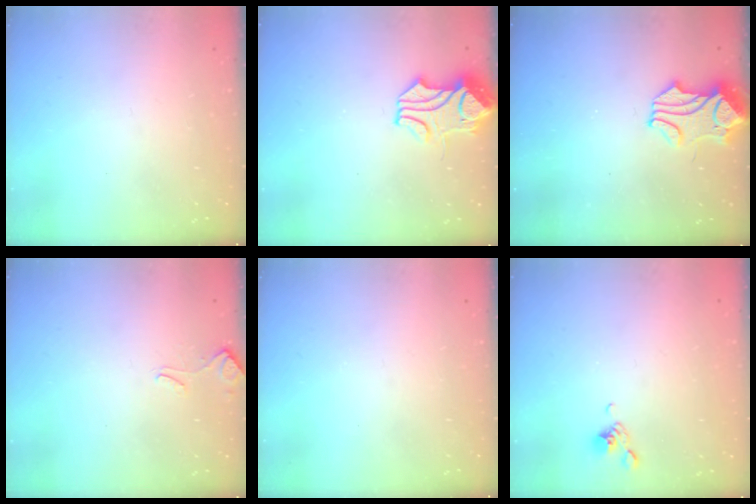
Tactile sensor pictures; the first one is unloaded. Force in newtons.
{"total": 1.5, "press": 1.4, "slide": 0.5}
{"total": 1.7, "press": 1.2, "slide": 1.1}
{"total": 3.3, "press": 3.3, "slide": 0.6}
{"total": 0.0}
{"total": 6.0, "press": 6.0, "slide": 0.7}